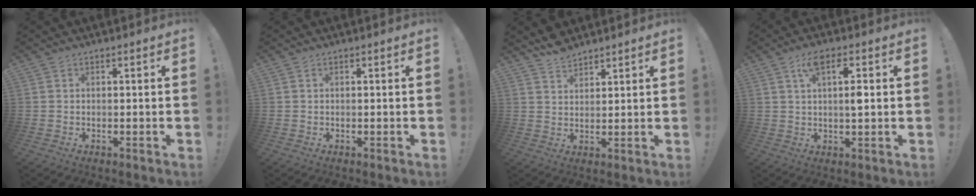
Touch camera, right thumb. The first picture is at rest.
{"total": 0.0}
{"total": 5.2, "force": [4.7, 1.8, 1.3], "torque": [-0.027, -0.025, 0.088]}
{"total": 7.1, "force": [2.2, 2.4, 6.4], "torque": [-0.103, 0.000, 0.031]}